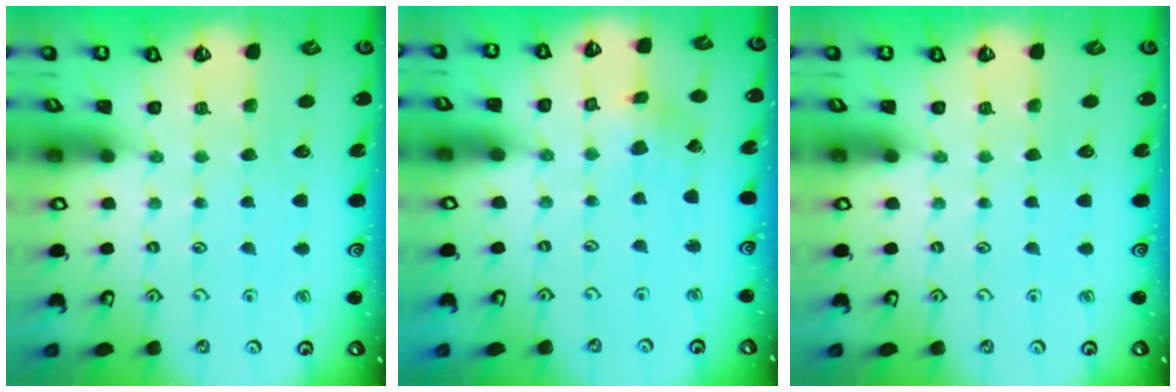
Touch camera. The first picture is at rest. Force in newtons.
{"total": 2.3, "press": 2.3, "slide": 0.1}
{"total": 0.0}